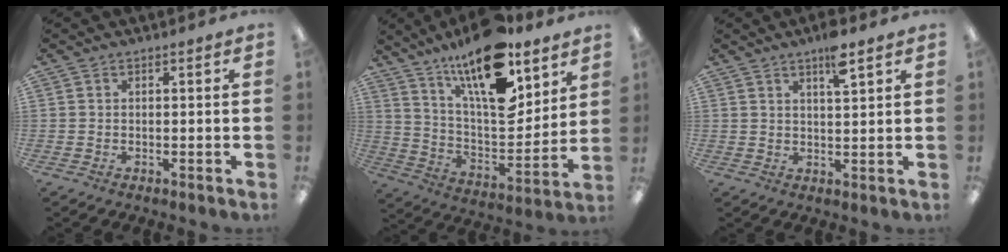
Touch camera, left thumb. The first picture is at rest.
{"total": 20.4, "force": [13.9, 7.3, 13.0], "torque": [-0.228, -0.092, 0.236]}
{"total": 5.8, "force": [4.0, 1.0, 4.0], "torque": [-0.066, -0.015, 0.063]}